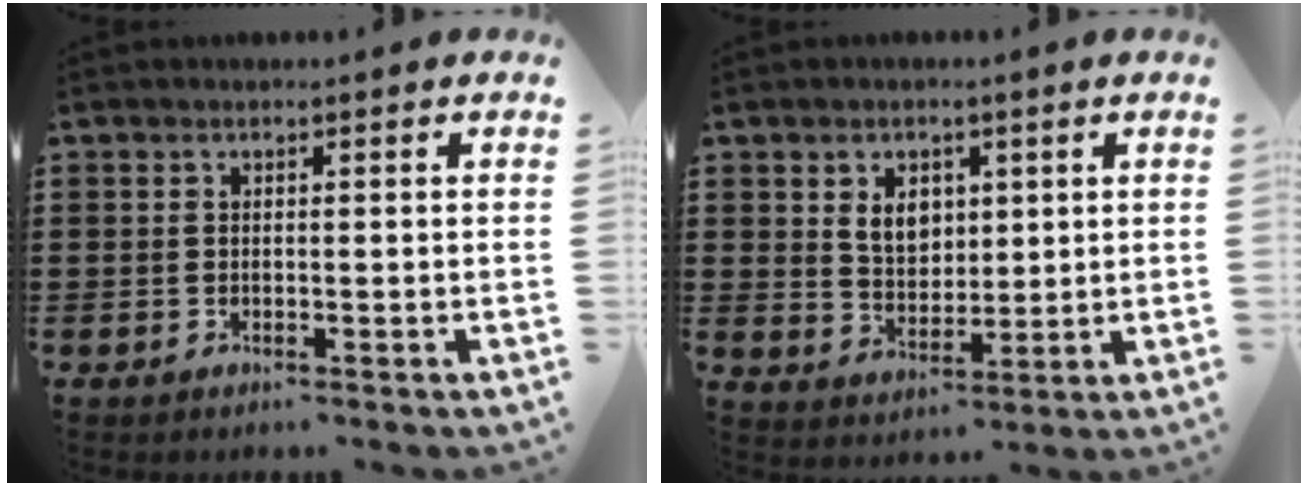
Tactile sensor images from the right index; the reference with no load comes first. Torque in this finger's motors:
{"motor_torque": [0.64, 0.54, 0.17, 0.06]}